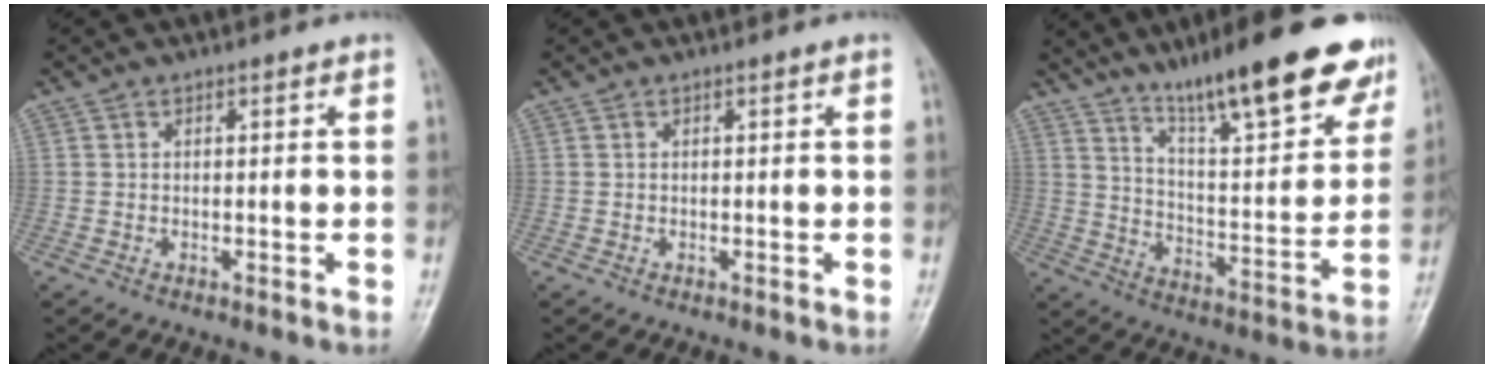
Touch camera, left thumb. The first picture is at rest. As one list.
[{"total": 0.0}, {"total": 22.1, "force": [15.6, 4.8, 14.9], "torque": [-0.185, -0.070, 0.246]}]